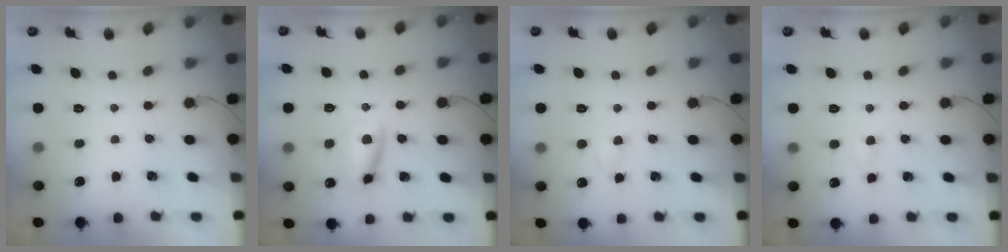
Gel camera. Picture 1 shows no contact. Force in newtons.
{"total": 11.2, "press": 11.1, "slide": 1.4}
{"total": 2.2, "press": 1.9, "slide": 1.1}
{"total": 2.9, "press": 2.7, "slide": 1.0}